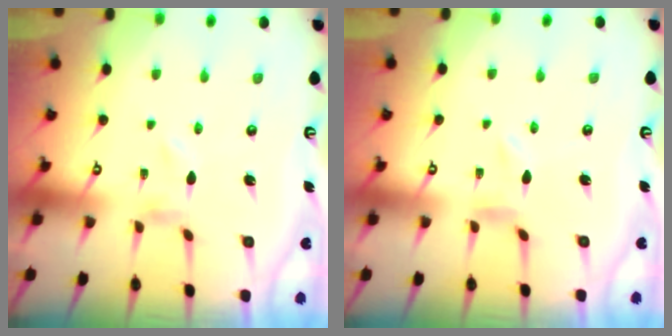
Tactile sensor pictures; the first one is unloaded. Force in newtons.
{"total": 0.8, "press": 0.8, "slide": 0.2}